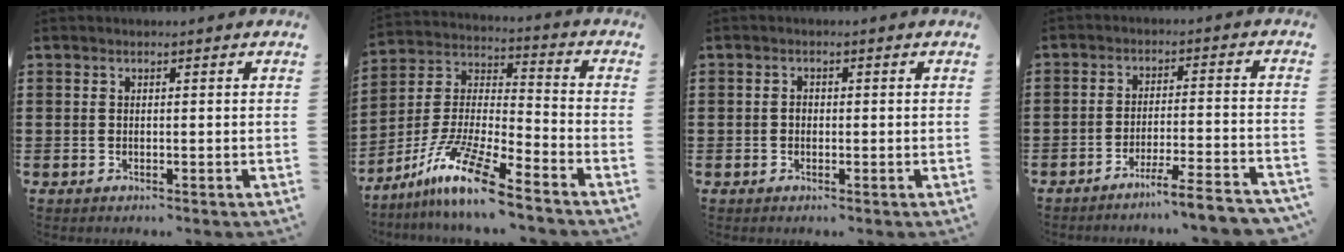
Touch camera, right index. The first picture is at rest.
{"total": 12.0, "force": [-9.6, 0.4, 7.2], "torque": [-0.157, 0.005, -0.195]}
{"total": 1.1, "force": [-0.2, 0.8, 0.7], "torque": [-0.015, 0.003, -0.004]}
{"total": 5.7, "force": [-5.1, -0.7, 2.3], "torque": [-0.034, -0.014, -0.099]}